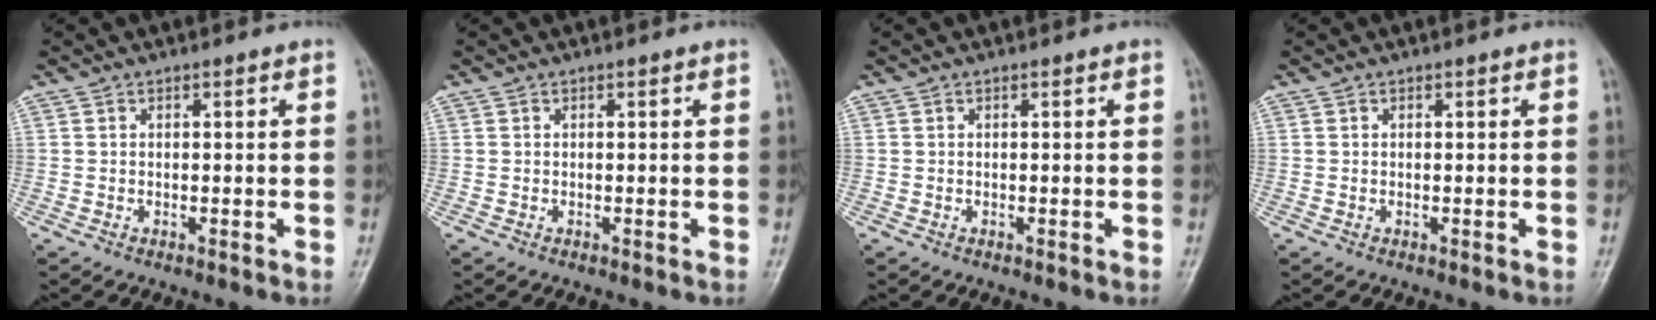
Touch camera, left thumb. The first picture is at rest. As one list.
[{"total": 0.0}, {"total": 0.0}, {"total": 0.0}]